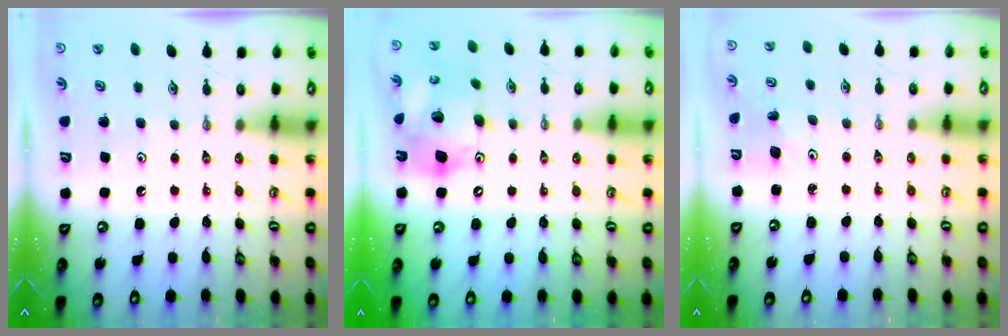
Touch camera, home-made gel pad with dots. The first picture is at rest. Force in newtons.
{"total": 17.1, "press": 16.9, "slide": 2.2}
{"total": 3.6, "press": 3.5, "slide": 0.4}